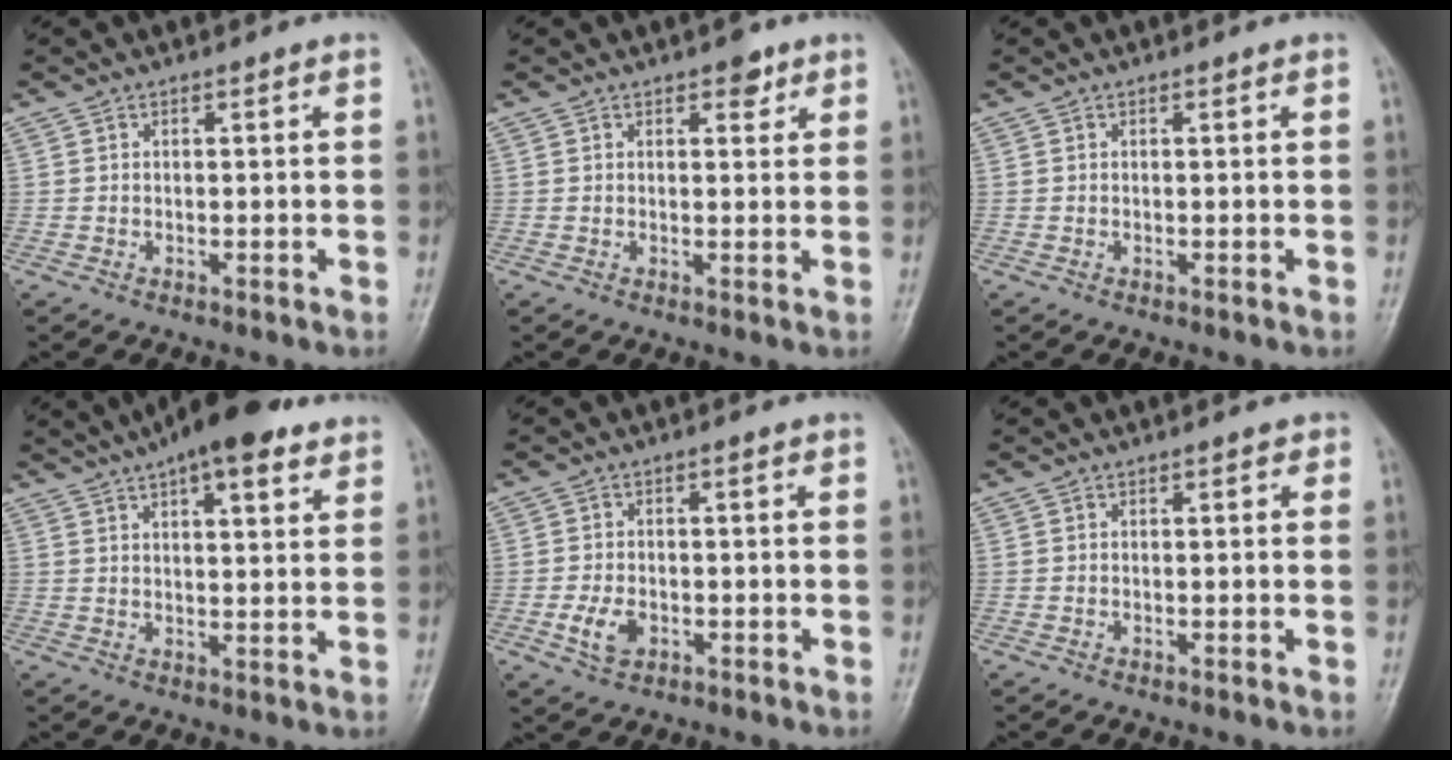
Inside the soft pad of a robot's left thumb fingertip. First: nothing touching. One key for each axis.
{"total": 2.9, "fx": 1.8, "fy": 1.6, "fz": 1.6, "tx": -0.005, "ty": -0.006, "tz": 0.021}
{"total": 0.0}
{"total": 14.0, "fx": 9.2, "fy": 4.8, "fz": 9.4, "tx": -0.113, "ty": -0.014, "tz": 0.135}
{"total": 4.4, "fx": -1.4, "fy": 2.9, "fz": 2.9, "tx": -0.055, "ty": 0.002, "tz": -0.026}
{"total": 1.1, "fx": 0.4, "fy": 0.6, "fz": 0.8, "tx": -0.002, "ty": 0.002, "tz": 0.002}